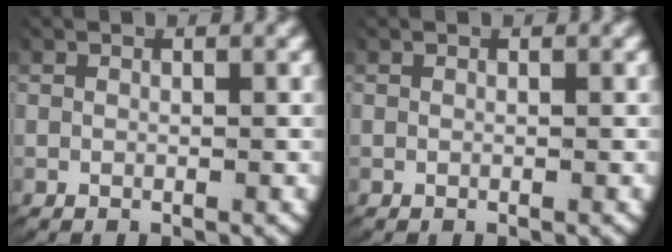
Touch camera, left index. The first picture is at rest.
{"total": 0.0}